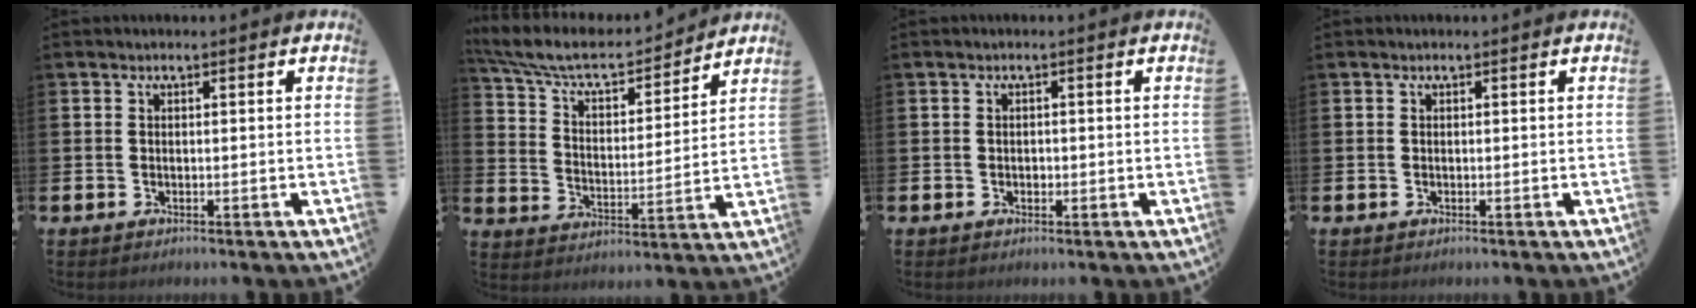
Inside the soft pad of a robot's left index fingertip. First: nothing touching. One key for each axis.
{"total": 8.7, "fx": 7.7, "fy": 2.3, "fz": 3.1, "tx": -0.104, "ty": -0.052, "tz": 0.133}
{"total": 0.7, "fx": -0.1, "fy": 0.6, "fz": 0.2, "tx": 0.000, "ty": 0.003, "tz": -0.004}
{"total": 0.0}